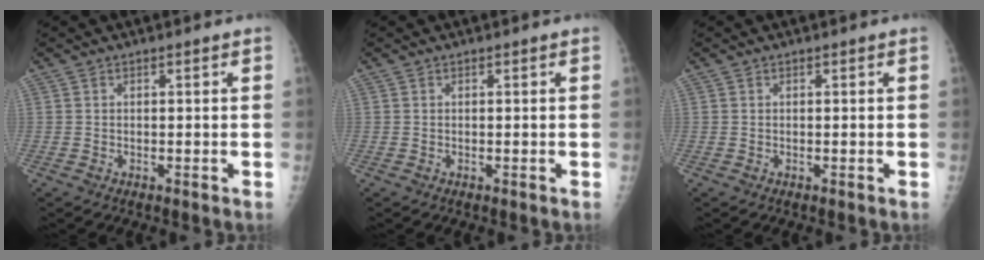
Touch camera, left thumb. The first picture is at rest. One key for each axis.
{"total": 0.0}
{"total": 0.0}